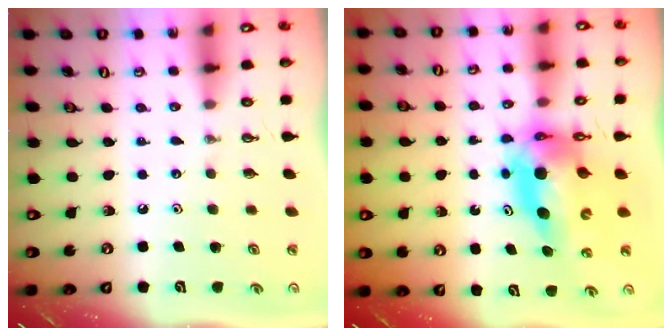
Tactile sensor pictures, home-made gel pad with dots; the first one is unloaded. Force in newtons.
{"total": 10.6, "press": 10.5, "slide": 1.0}